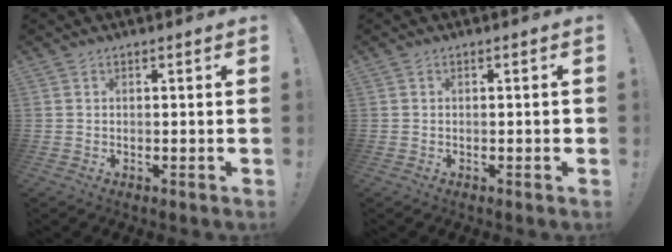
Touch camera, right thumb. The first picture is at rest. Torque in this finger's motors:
{"motor_torque": [0.01, 0.13, 0.26, -0.37, 0.00]}